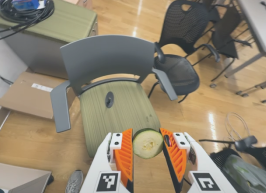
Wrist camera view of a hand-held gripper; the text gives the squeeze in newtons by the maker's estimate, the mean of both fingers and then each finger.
{"total": 10.4, "left": 11.1, "right": 9.7}